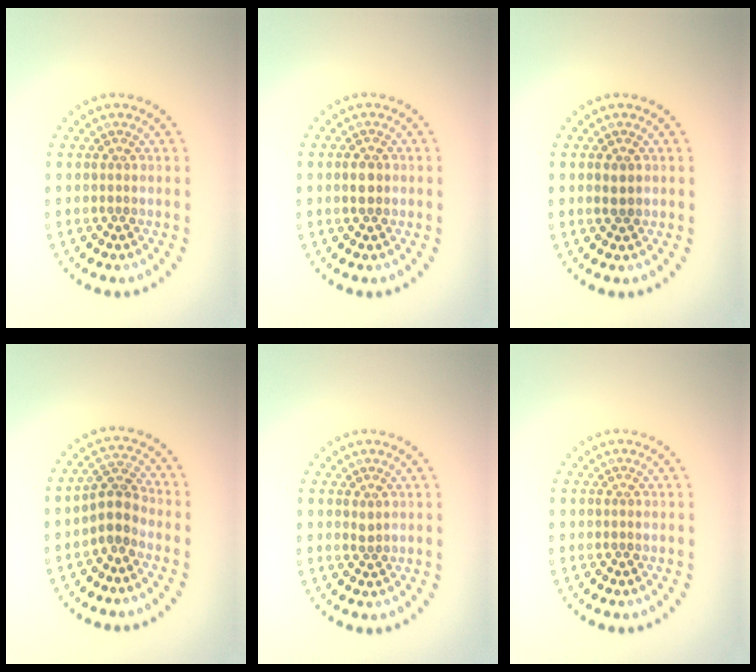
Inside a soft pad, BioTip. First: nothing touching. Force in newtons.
{"total": 1.3, "press": 1.2, "slide": 0.4}
{"total": 1.3, "press": 1.3, "slide": 0.1}
{"total": 2.7, "press": 2.1, "slide": 1.6}
{"total": 0.6, "press": 0.5, "slide": 0.3}
{"total": 0.0}